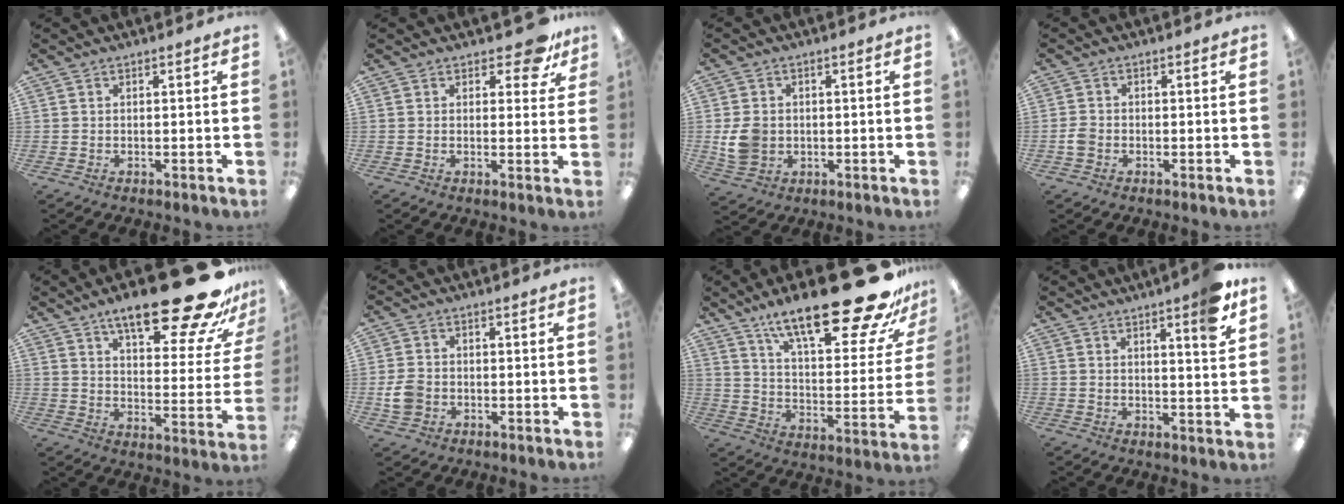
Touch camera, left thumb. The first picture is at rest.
{"total": 7.1, "force": [4.6, 3.5, 4.1], "torque": [-0.041, -0.023, 0.077]}
{"total": 7.1, "force": [-0.3, 6.2, 3.6], "torque": [-0.064, 0.009, -0.002]}
{"total": 2.5, "force": [-0.8, 2.1, 1.1], "torque": [-0.018, 0.004, -0.015]}
{"total": 24.8, "force": [17.0, 7.0, 16.6], "torque": [-0.226, -0.116, 0.270]}
{"total": 4.9, "force": [-1.4, 4.0, 2.6], "torque": [-0.054, 0.007, -0.025]}
{"total": 28.2, "force": [19.3, 7.7, 19.0], "torque": [-0.280, -0.128, 0.311]}
{"total": 7.2, "force": [5.1, 0.9, 5.0], "torque": [-0.068, -0.026, 0.081]}